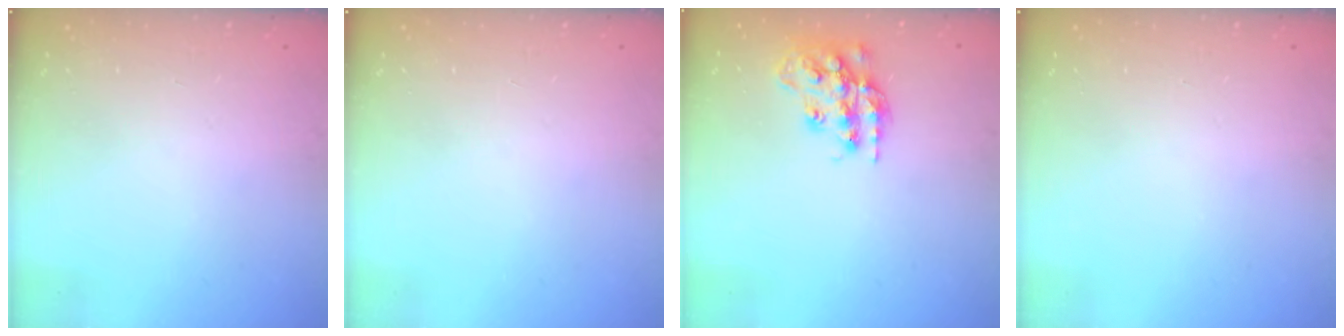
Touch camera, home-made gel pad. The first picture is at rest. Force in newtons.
{"total": 0.0}
{"total": 17.3, "press": 17.3, "slide": 1.4}
{"total": 0.0}